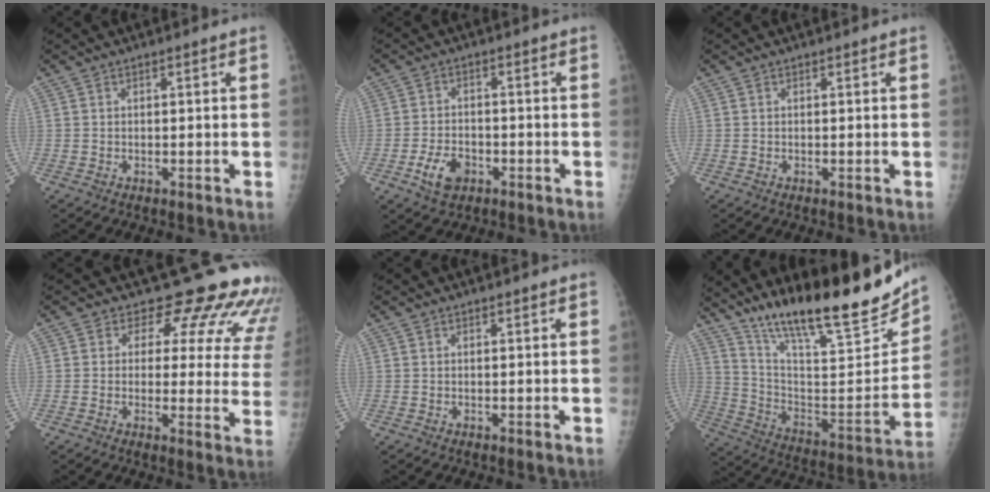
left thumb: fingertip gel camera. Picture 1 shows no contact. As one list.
[{"total": 5.8, "force": [-2.6, 3.8, 3.4], "torque": [-0.057, 0.011, -0.044]}, {"total": 0.0}, {"total": 15.8, "force": [13.5, 6.8, 4.9], "torque": [-0.002, -0.088, 0.127]}, {"total": 0.0}, {"total": 26.4, "force": [19.7, 5.3, 16.8], "torque": [-0.238, -0.085, 0.320]}]